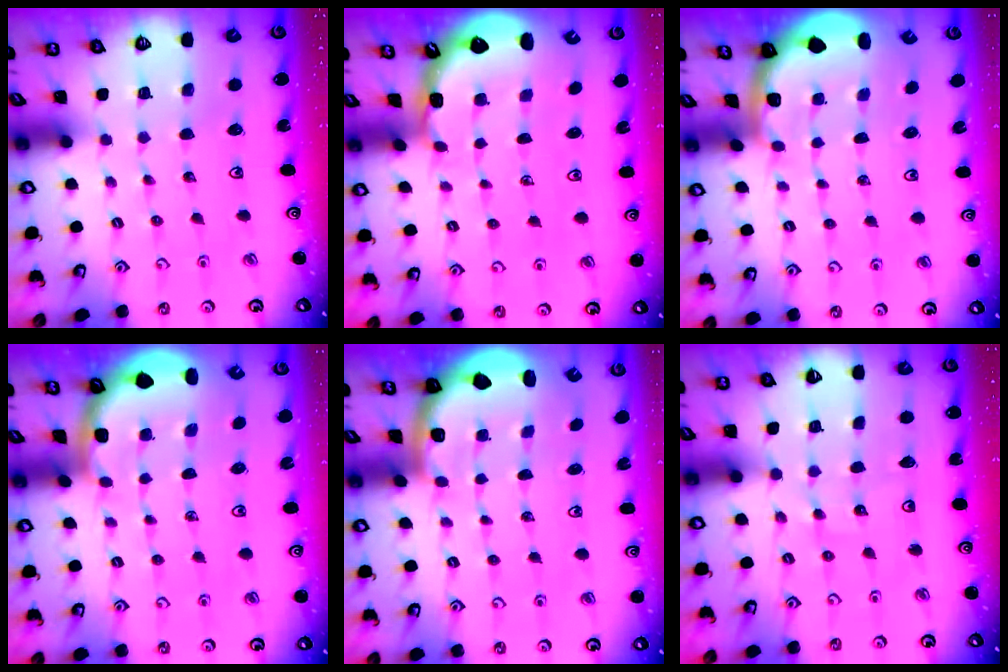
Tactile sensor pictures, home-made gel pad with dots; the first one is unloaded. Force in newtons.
{"total": 1.4, "press": 1.3, "slide": 0.1}
{"total": 1.4, "press": 1.4, "slide": 0.1}
{"total": 1.8, "press": 1.8, "slide": 0.1}
{"total": 2.0, "press": 2.0, "slide": 0.5}
{"total": 8.0, "press": 7.9, "slide": 0.9}